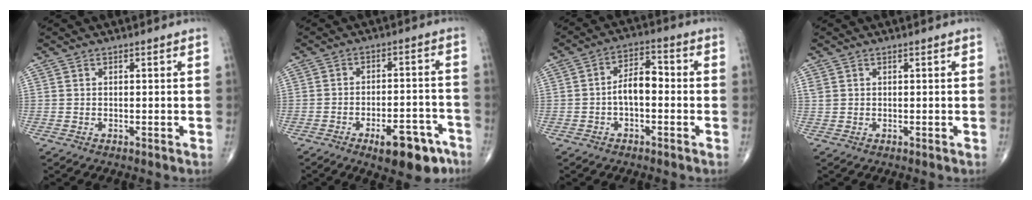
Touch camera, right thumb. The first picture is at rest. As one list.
[{"total": 11.1, "force": [-6.6, 4.5, 7.7], "torque": [-0.090, 0.046, -0.089]}, {"total": 6.4, "force": [-1.1, 3.5, 5.3], "torque": [-0.082, 0.029, -0.027]}, {"total": 1.1, "force": [0.4, 0.8, 0.5], "torque": [-0.011, 0.006, 0.010]}]